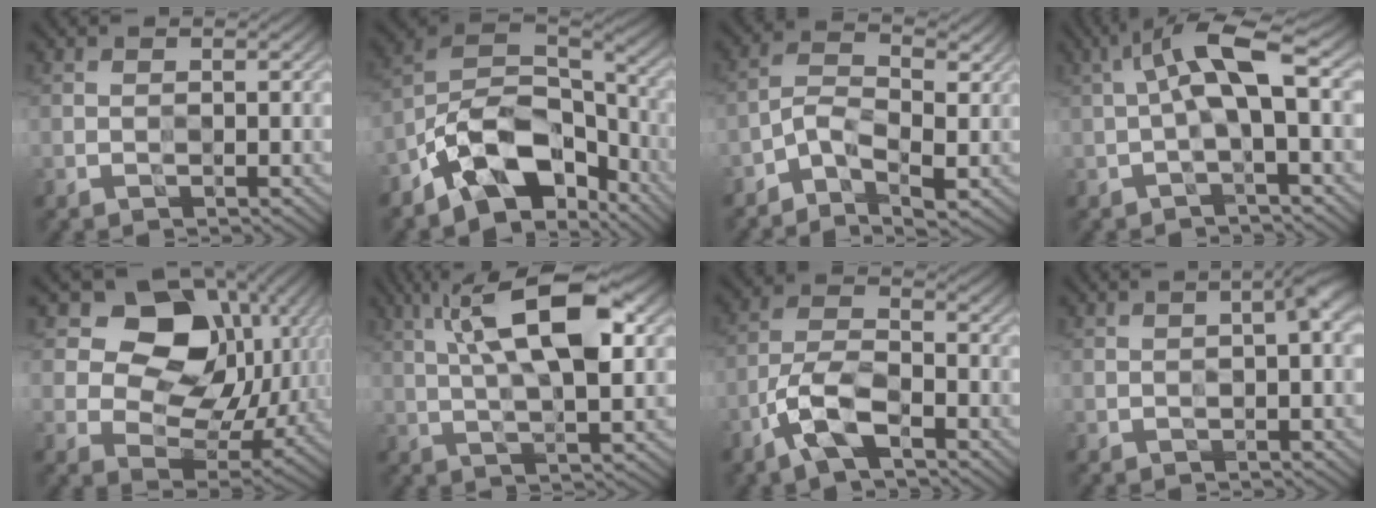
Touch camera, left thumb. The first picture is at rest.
{"total": 13.3, "force": [-7.5, 7.0, 8.4], "torque": [-0.169, -0.004, -0.152]}
{"total": 4.3, "force": [-2.1, 1.7, 3.3], "torque": [-0.071, 0.001, -0.053]}
{"total": 7.7, "force": [0.9, 1.9, 7.5], "torque": [-0.141, 0.029, 0.003]}
{"total": 14.4, "force": [4.8, 10.4, 8.8], "torque": [-0.143, 0.000, 0.081]}
{"total": 12.3, "force": [4.0, 3.9, 11.0], "torque": [-0.198, 0.010, 0.065]}
{"total": 7.3, "force": [-3.9, 2.9, 5.4], "torque": [-0.113, 0.007, -0.093]}
{"total": 2.6, "force": [0.4, 0.3, 2.5], "torque": [-0.039, 0.009, 0.005]}